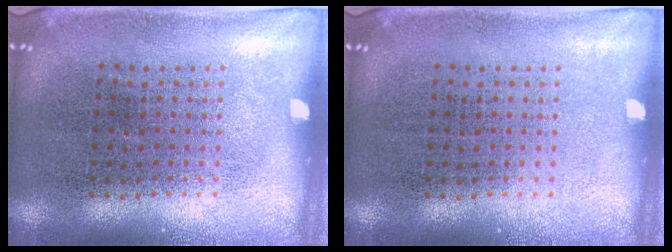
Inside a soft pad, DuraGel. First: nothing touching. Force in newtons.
{"total": 0.0}